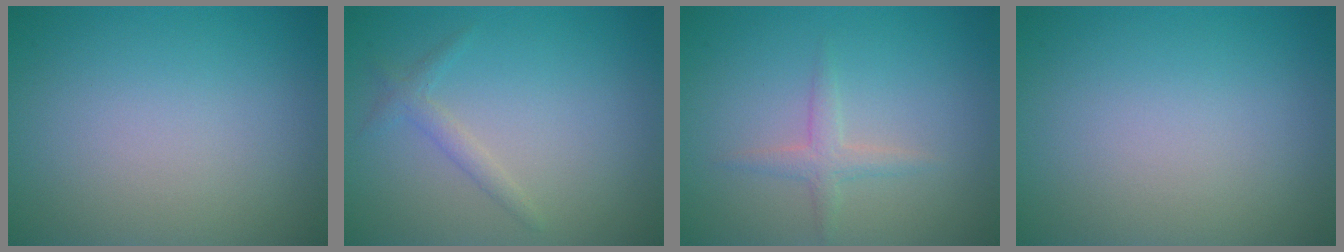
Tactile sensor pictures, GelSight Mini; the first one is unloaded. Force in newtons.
{"total": 1.3, "press": 1.3, "slide": 0.0}
{"total": 1.6, "press": 1.6, "slide": 0.1}
{"total": 0.0}